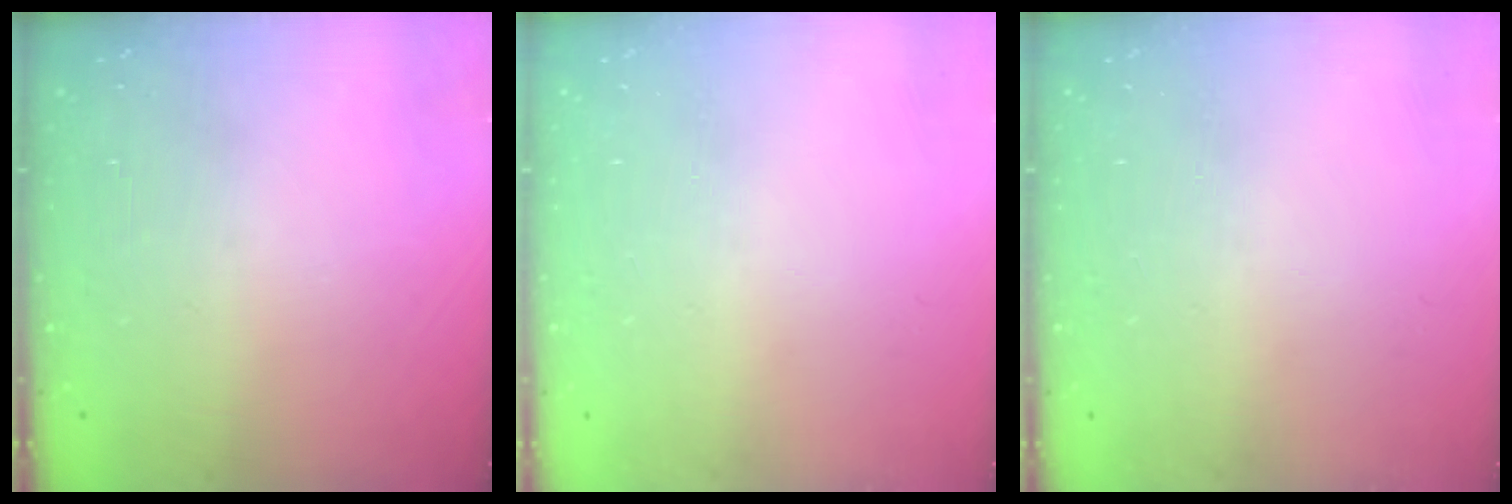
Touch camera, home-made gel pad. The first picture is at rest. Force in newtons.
{"total": 0.0}
{"total": 0.0}